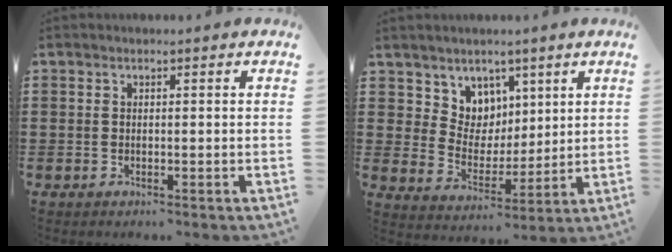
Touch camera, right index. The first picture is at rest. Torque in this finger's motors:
{"motor_torque": [0.31, 0.36, 0.12, 0.02]}